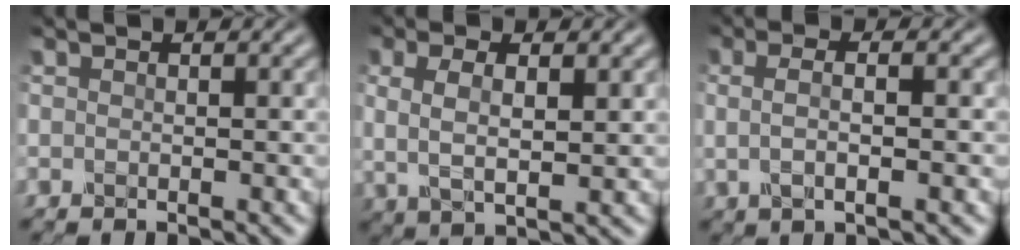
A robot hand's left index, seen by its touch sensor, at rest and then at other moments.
{"total": 3.8, "force": [0.9, 1.4, 3.5], "torque": [-0.073, -0.002, 0.018]}
{"total": 3.6, "force": [0.3, 1.3, 3.3], "torque": [-0.055, 0.002, -0.002]}